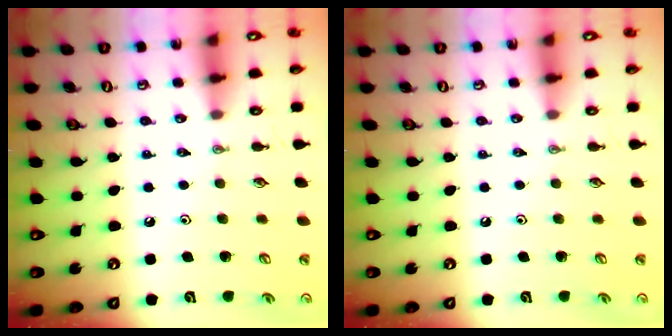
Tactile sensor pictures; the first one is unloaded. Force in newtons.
{"total": 0.0}